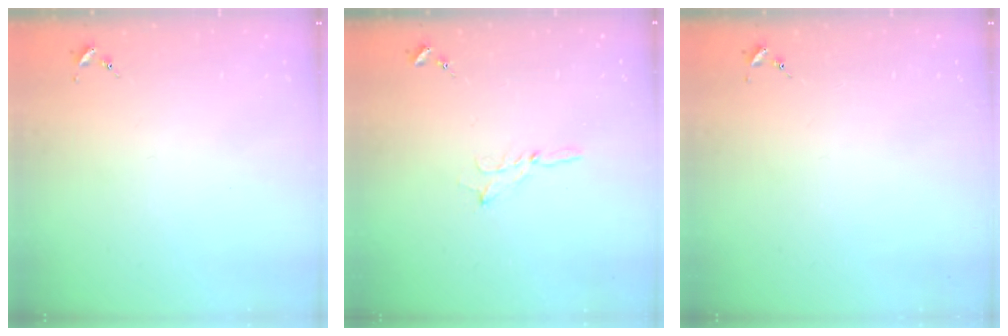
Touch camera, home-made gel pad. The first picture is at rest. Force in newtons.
{"total": 2.5, "press": 2.5, "slide": 0.2}
{"total": 0.0}